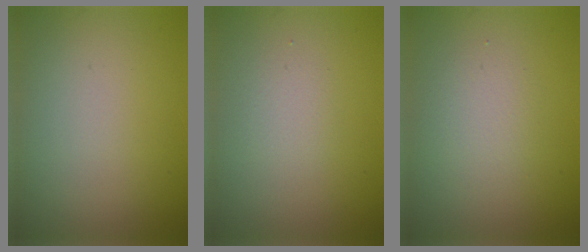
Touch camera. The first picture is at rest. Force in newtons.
{"total": 1.3, "press": 1.3, "slide": 0.2}
{"total": 2.1, "press": 2.1, "slide": 0.0}